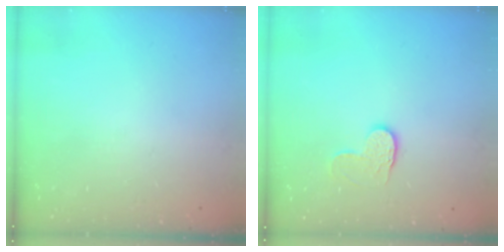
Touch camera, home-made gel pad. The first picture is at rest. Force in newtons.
{"total": 6.2, "press": 6.2, "slide": 0.4}